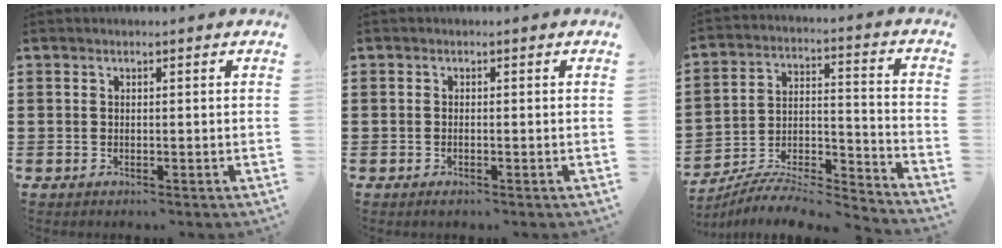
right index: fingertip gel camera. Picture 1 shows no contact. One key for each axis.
{"total": 0.6, "fx": -0.3, "fy": -0.1, "fz": 0.5, "tx": -0.011, "ty": -0.007, "tz": -0.003}
{"total": 6.8, "fx": -6.4, "fy": 1.1, "fz": 2.1, "tx": -0.040, "ty": 0.000, "tz": -0.129}